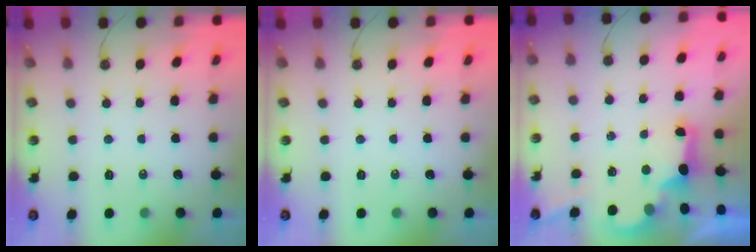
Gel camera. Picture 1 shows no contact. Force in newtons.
{"total": 0.0}
{"total": 2.8, "press": 2.7, "slide": 0.9}